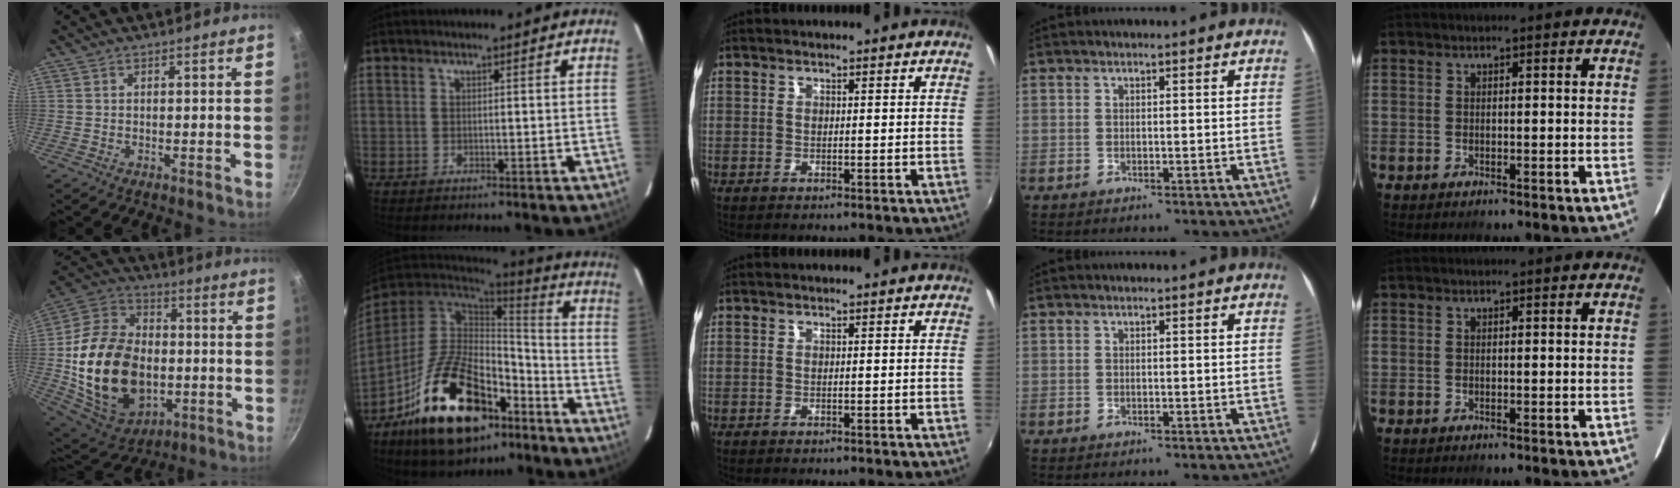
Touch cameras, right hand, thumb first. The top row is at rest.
{"thumb": {"total": 26.2, "force": [-2.9, 18.0, 18.7], "torque": [-0.327, 0.018, -0.041]}, "index": {"total": 23.5, "force": [-13.1, 12.3, 15.1], "torque": [-0.294, 0.007, -0.202]}}